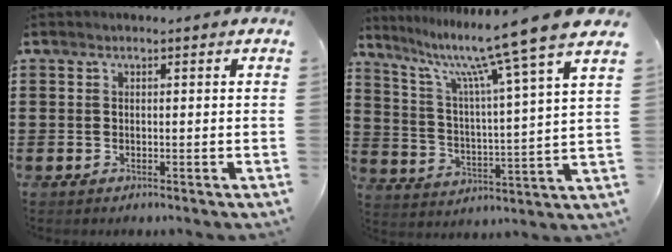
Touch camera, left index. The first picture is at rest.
{"total": 11.4, "force": [9.4, -1.4, 6.3], "torque": [-0.149, -0.064, 0.146]}